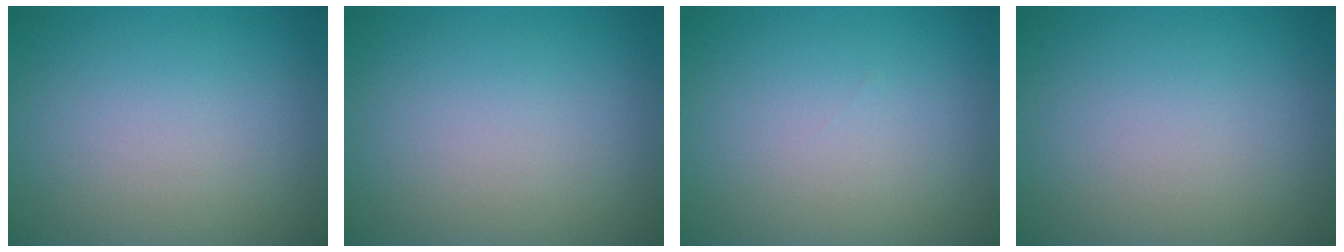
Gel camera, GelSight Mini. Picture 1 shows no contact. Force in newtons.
{"total": 0.0}
{"total": 0.0}
{"total": 0.0}